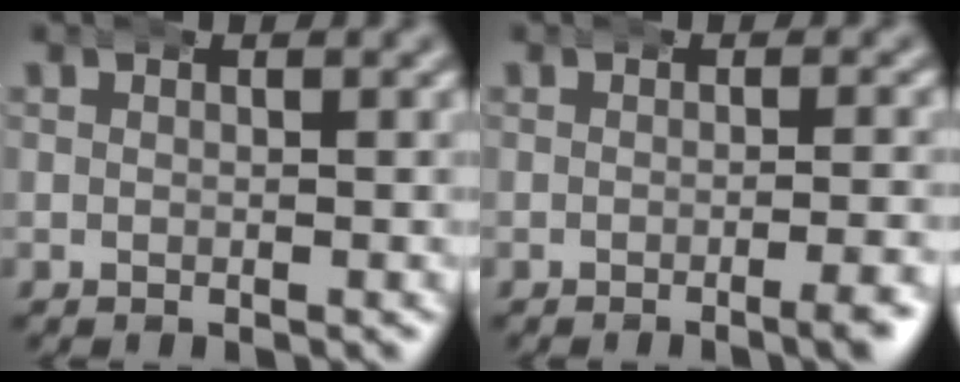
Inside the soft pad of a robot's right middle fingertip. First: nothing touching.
{"total": 2.0, "force": [-1.2, -0.3, 1.6], "torque": [-0.023, 0.005, -0.022]}